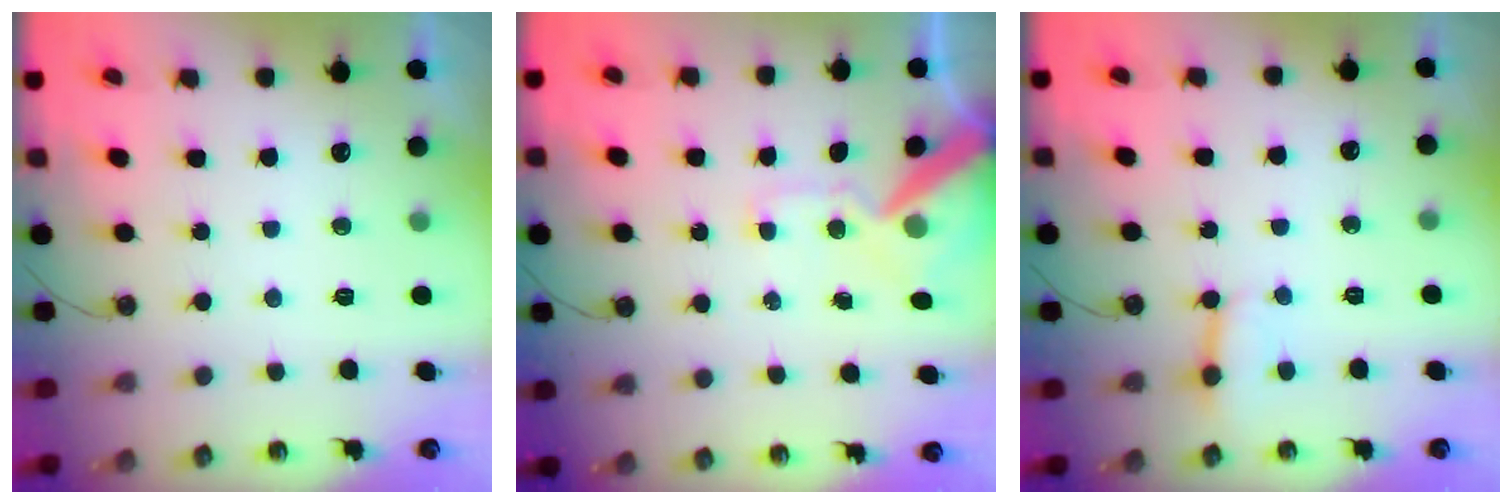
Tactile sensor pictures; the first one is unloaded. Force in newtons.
{"total": 13.1, "press": 12.9, "slide": 2.2}
{"total": 2.9, "press": 2.8, "slide": 0.5}